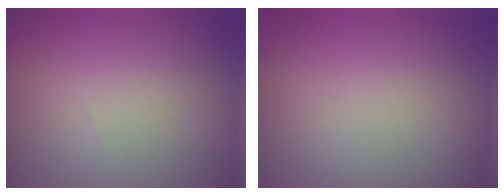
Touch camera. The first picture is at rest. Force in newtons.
{"total": 0.0}